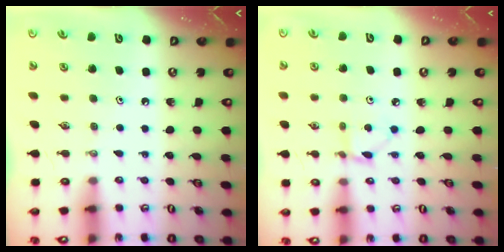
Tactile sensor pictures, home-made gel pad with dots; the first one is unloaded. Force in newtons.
{"total": 3.2, "press": 3.1, "slide": 0.4}